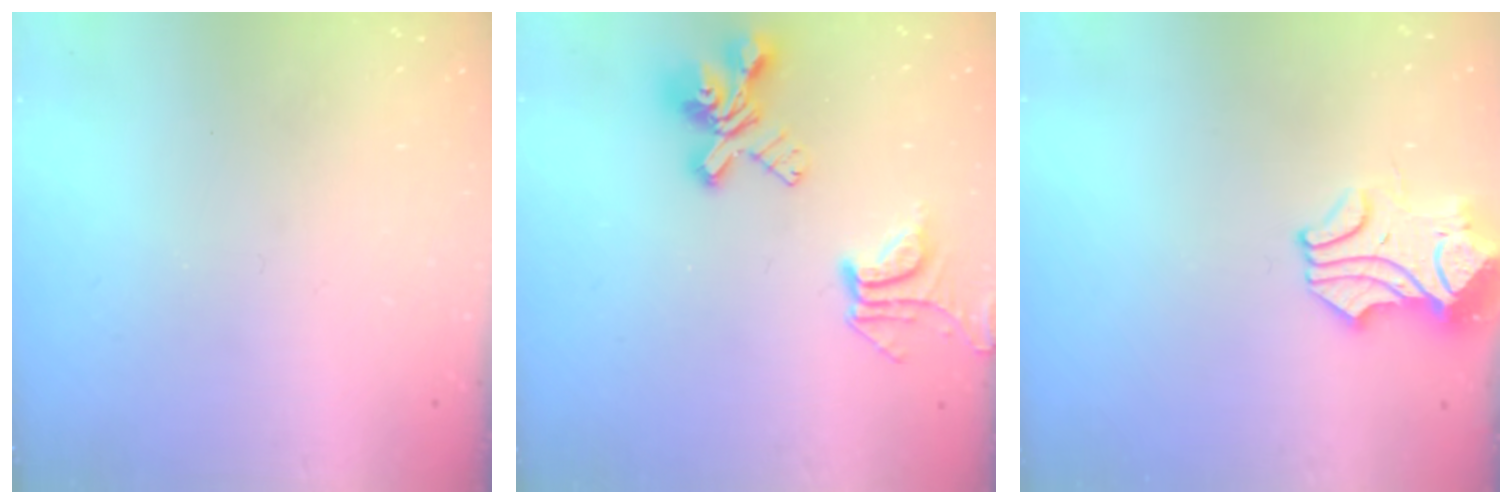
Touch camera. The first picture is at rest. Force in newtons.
{"total": 8.0, "press": 7.9, "slide": 1.2}
{"total": 1.1, "press": 0.6, "slide": 0.9}